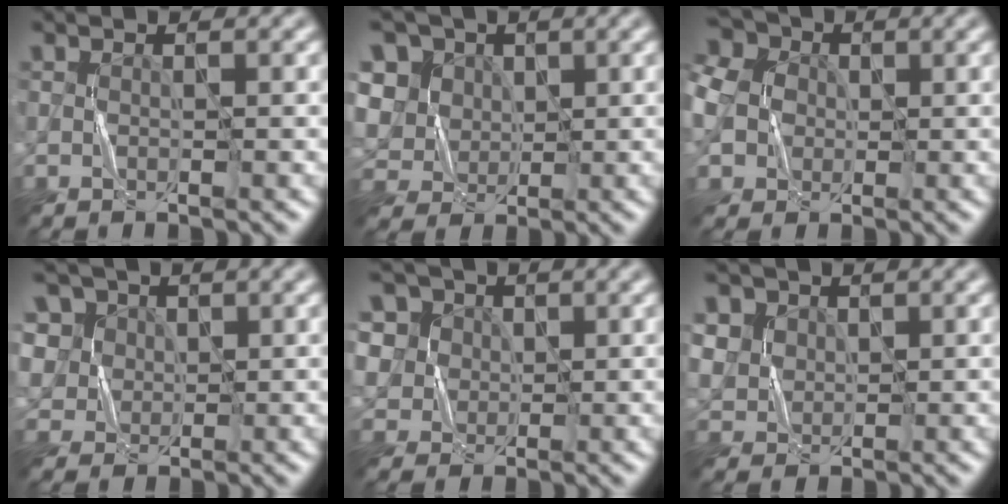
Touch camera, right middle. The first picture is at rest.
{"total": 8.6, "force": [3.2, 7.1, 3.7], "torque": [-0.089, 0.023, 0.038]}
{"total": 8.9, "force": [0.2, 7.5, 4.8], "torque": [-0.113, 0.020, -0.023]}
{"total": 6.9, "force": [3.0, 5.7, 2.5], "torque": [-0.064, 0.014, 0.043]}
{"total": 7.6, "force": [3.7, 6.1, 2.7], "torque": [-0.065, 0.016, 0.049]}
{"total": 4.7, "force": [2.1, 3.8, 1.5], "torque": [-0.061, 0.007, 0.044]}